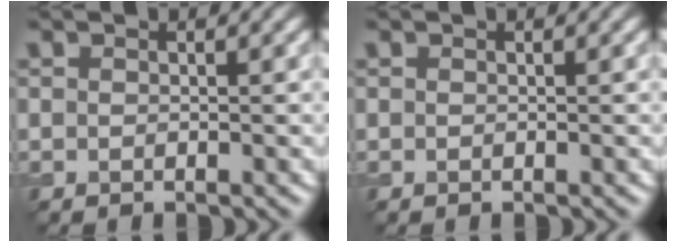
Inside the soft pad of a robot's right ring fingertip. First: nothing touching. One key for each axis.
{"total": 0.0}